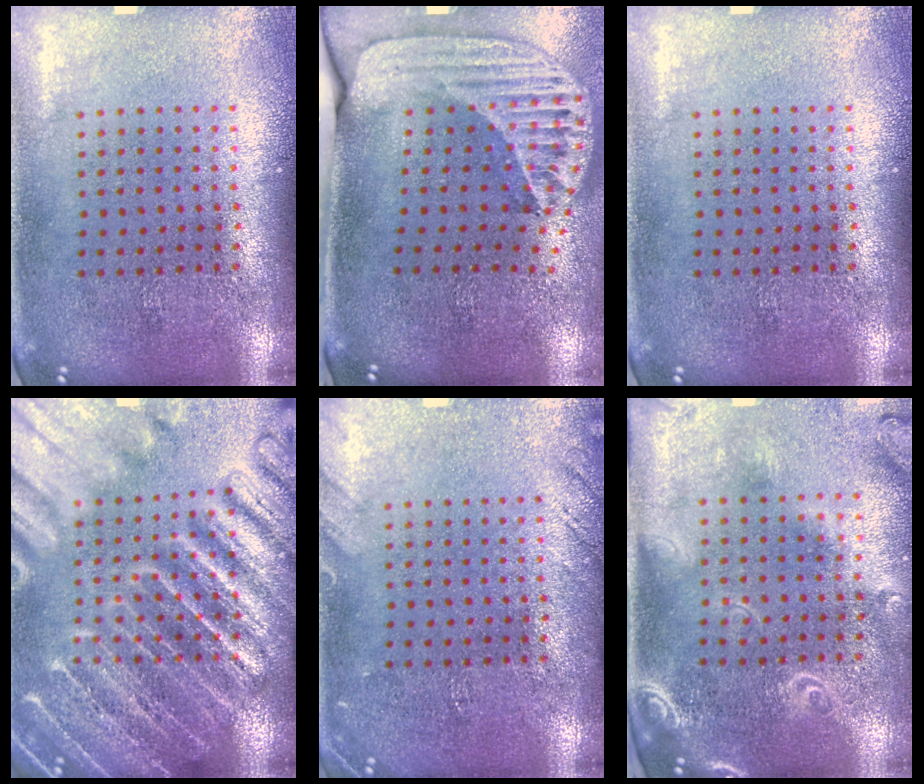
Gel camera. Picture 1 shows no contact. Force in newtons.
{"total": 2.6, "press": 1.8, "slide": 1.8}
{"total": 0.0}
{"total": 6.2, "press": 6.1, "slide": 0.8}
{"total": 1.6, "press": 1.6, "slide": 0.2}
{"total": 2.4, "press": 1.9, "slide": 1.4}